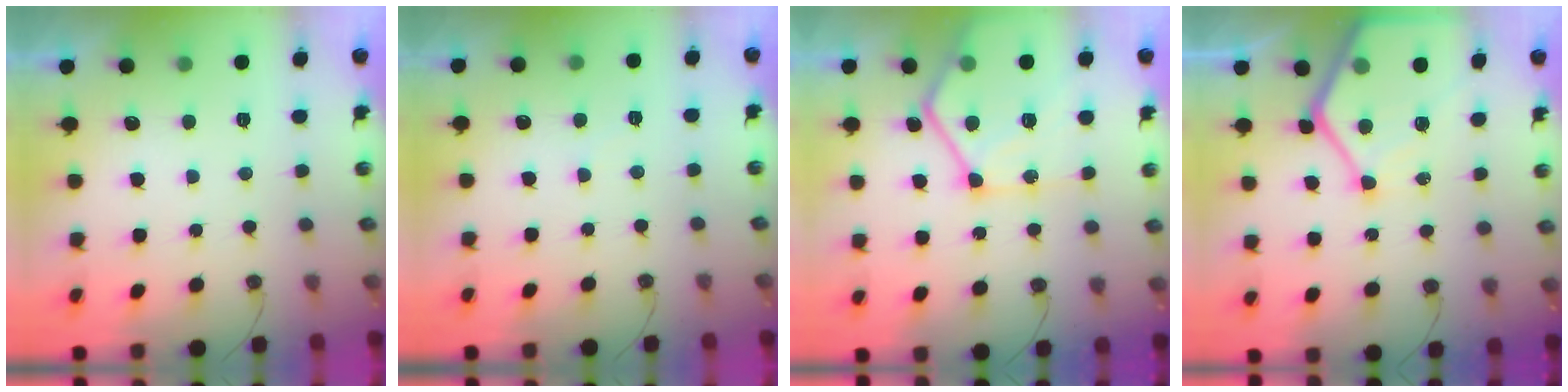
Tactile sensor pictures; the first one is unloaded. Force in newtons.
{"total": 4.7, "press": 4.6, "slide": 0.8}
{"total": 18.1, "press": 18.0, "slide": 2.1}
{"total": 14.9, "press": 14.8, "slide": 1.3}